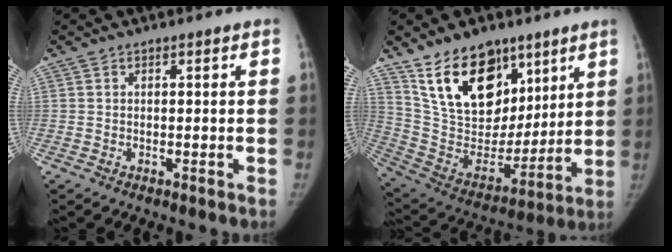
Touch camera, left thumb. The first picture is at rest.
{"total": 20.9, "force": [12.6, 12.6, 11.0], "torque": [-0.143, -0.060, 0.236]}